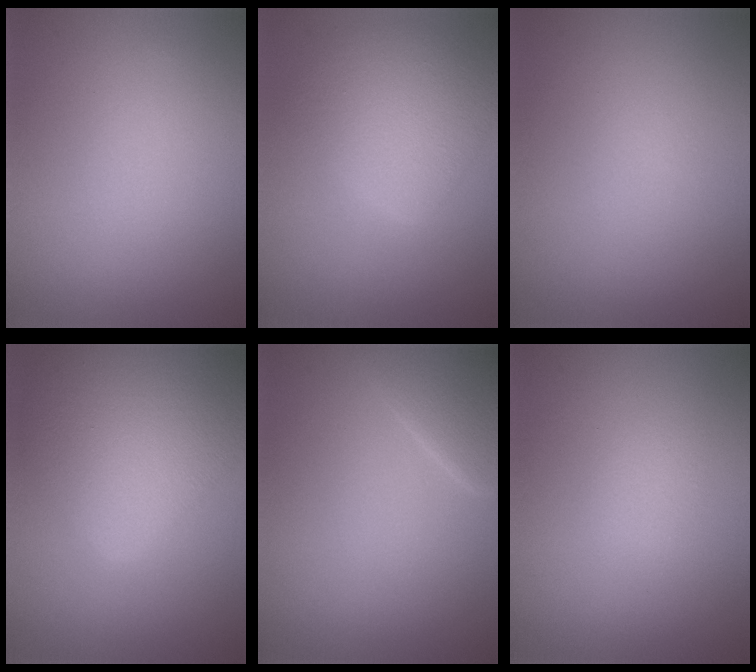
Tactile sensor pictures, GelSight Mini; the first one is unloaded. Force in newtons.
{"total": 4.8, "press": 4.8, "slide": 0.1}
{"total": 0.0}
{"total": 7.8, "press": 7.8, "slide": 0.2}
{"total": 2.7, "press": 2.6, "slide": 0.2}
{"total": 0.7, "press": 0.7, "slide": 0.0}